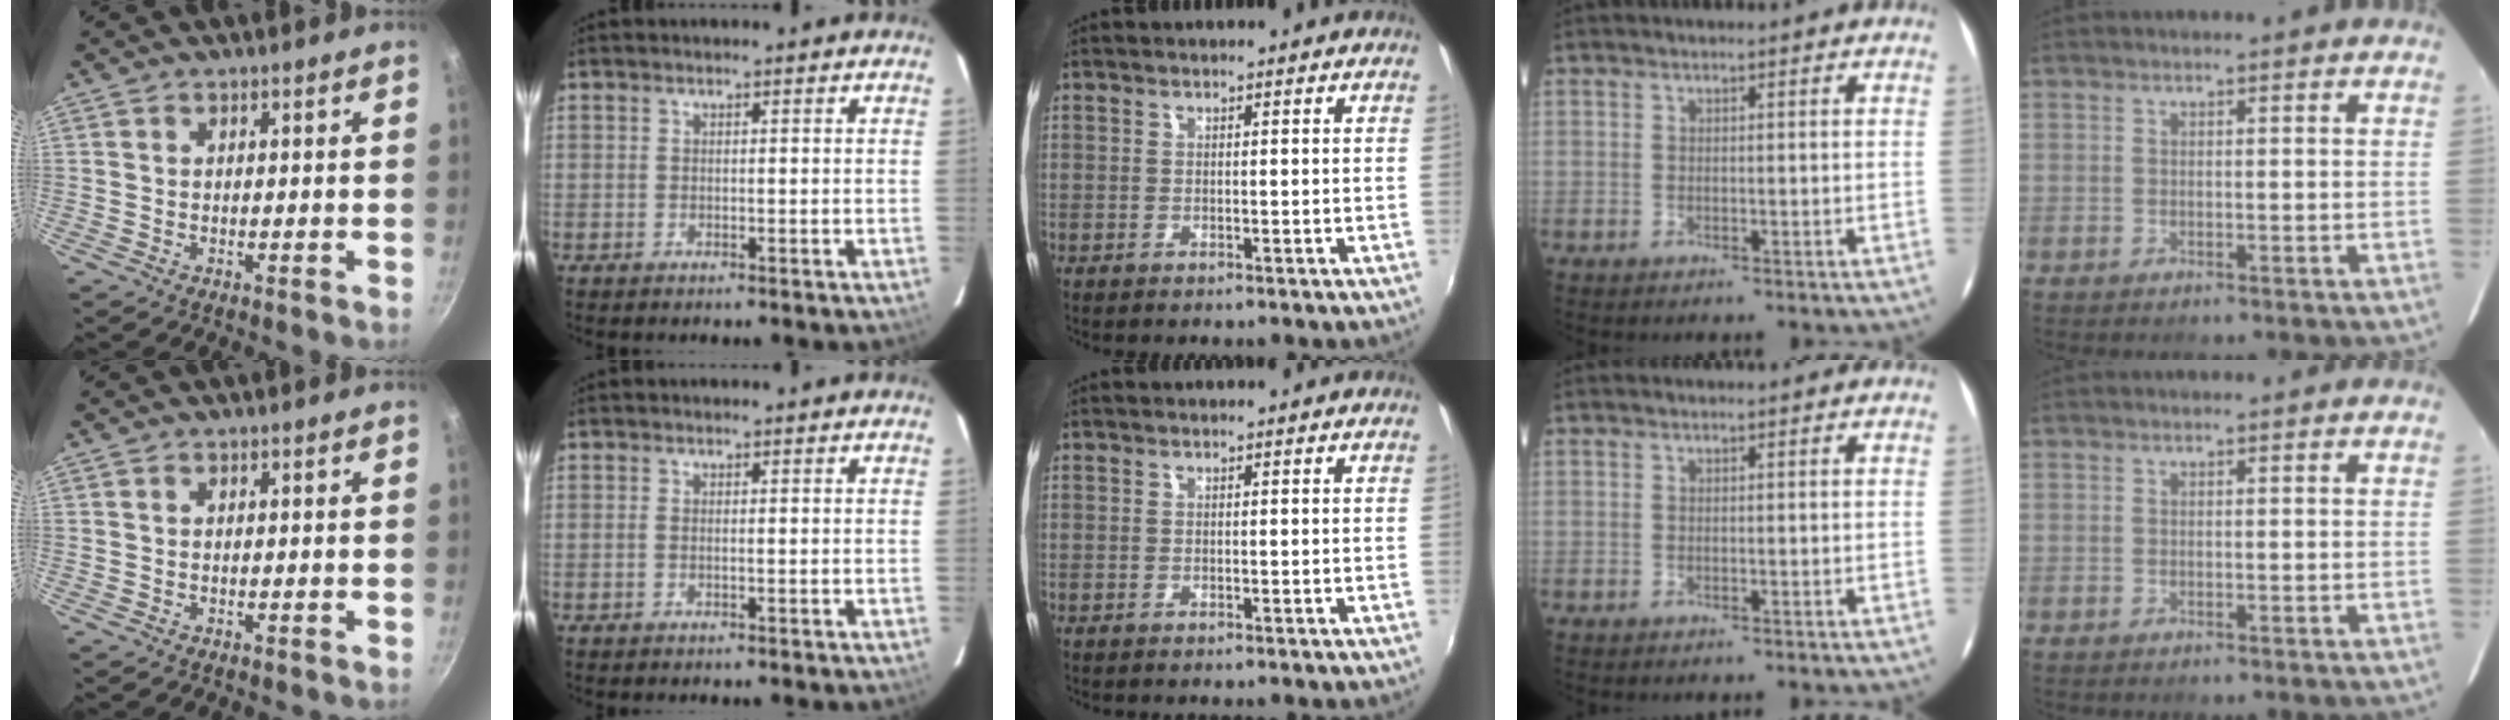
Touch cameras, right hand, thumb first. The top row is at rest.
{"index": {"total": 0.6, "force": [-0.1, -0.1, 0.6], "torque": [-0.012, 0.000, -0.003]}}